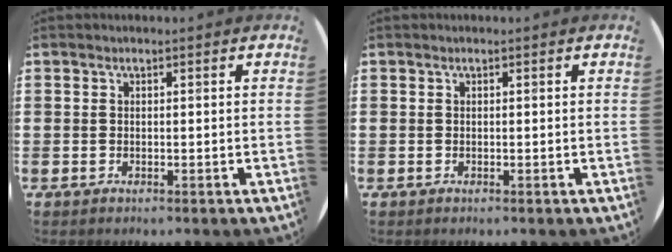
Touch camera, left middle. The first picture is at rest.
{"total": 0.0}